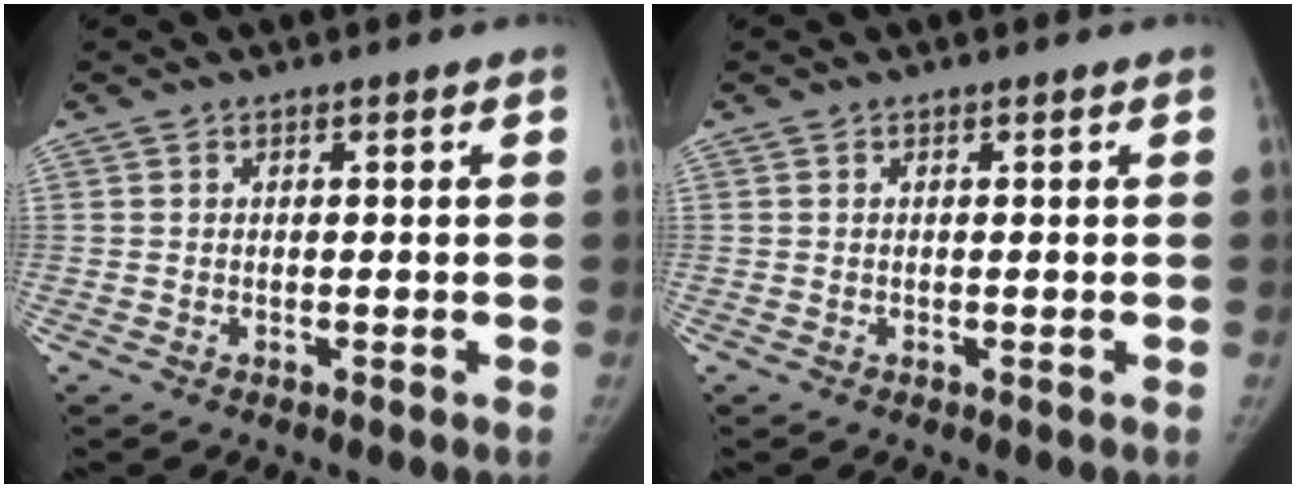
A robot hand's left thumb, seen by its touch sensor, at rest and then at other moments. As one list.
[{"total": 0.0}]